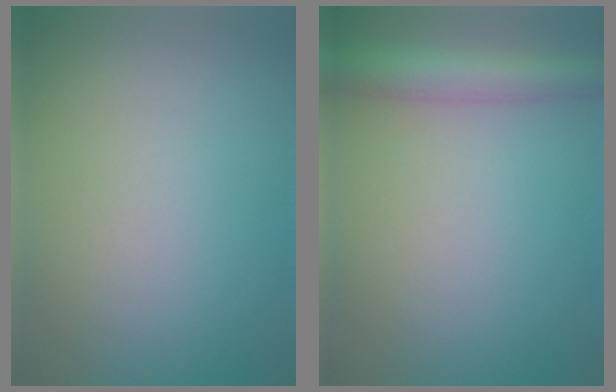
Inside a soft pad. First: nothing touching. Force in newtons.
{"total": 4.4, "press": 4.4, "slide": 0.1}